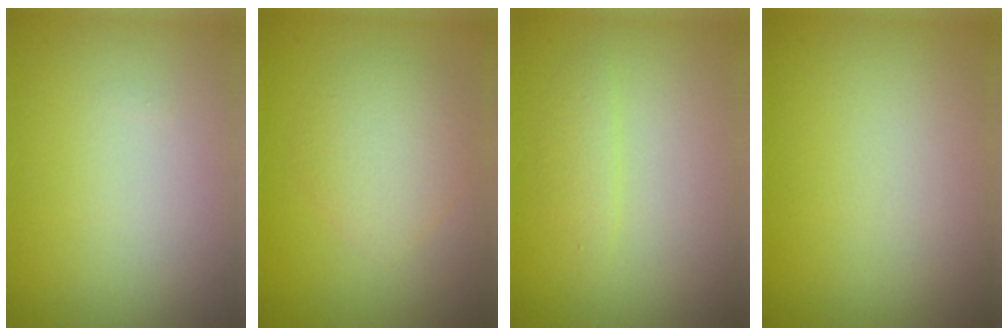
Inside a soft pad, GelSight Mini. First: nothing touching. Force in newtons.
{"total": 3.0, "press": 3.0, "slide": 0.1}
{"total": 1.2, "press": 1.2, "slide": 0.1}
{"total": 0.0}